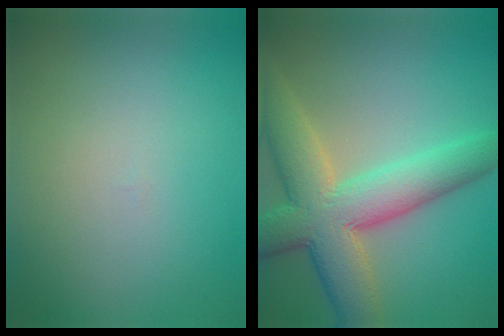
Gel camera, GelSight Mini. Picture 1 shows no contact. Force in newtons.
{"total": 9.7, "press": 9.7, "slide": 0.7}